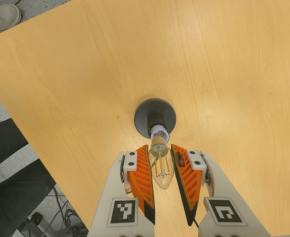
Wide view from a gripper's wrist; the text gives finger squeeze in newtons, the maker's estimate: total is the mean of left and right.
{"total": 10.8, "left": 10.1, "right": 11.6}